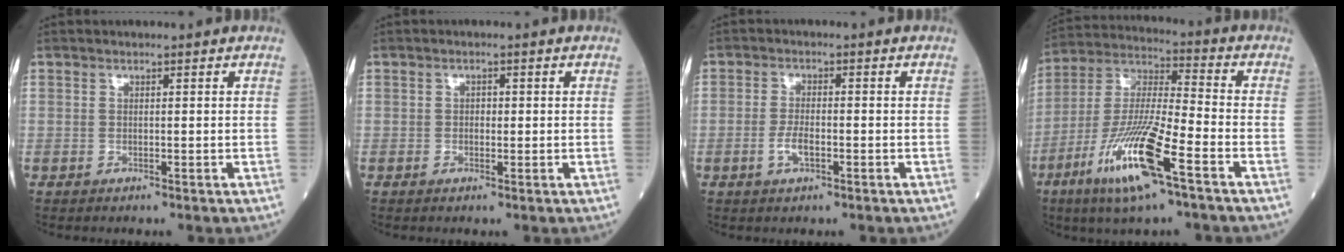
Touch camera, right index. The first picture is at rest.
{"total": 1.2, "force": [0.0, 0.8, 0.9], "torque": [-0.012, 0.002, 0.000]}
{"total": 3.0, "force": [-1.1, 1.0, 2.6], "torque": [-0.055, 0.001, -0.020]}
{"total": 15.5, "force": [-7.7, 1.4, 13.4], "torque": [-0.276, -0.024, -0.144]}